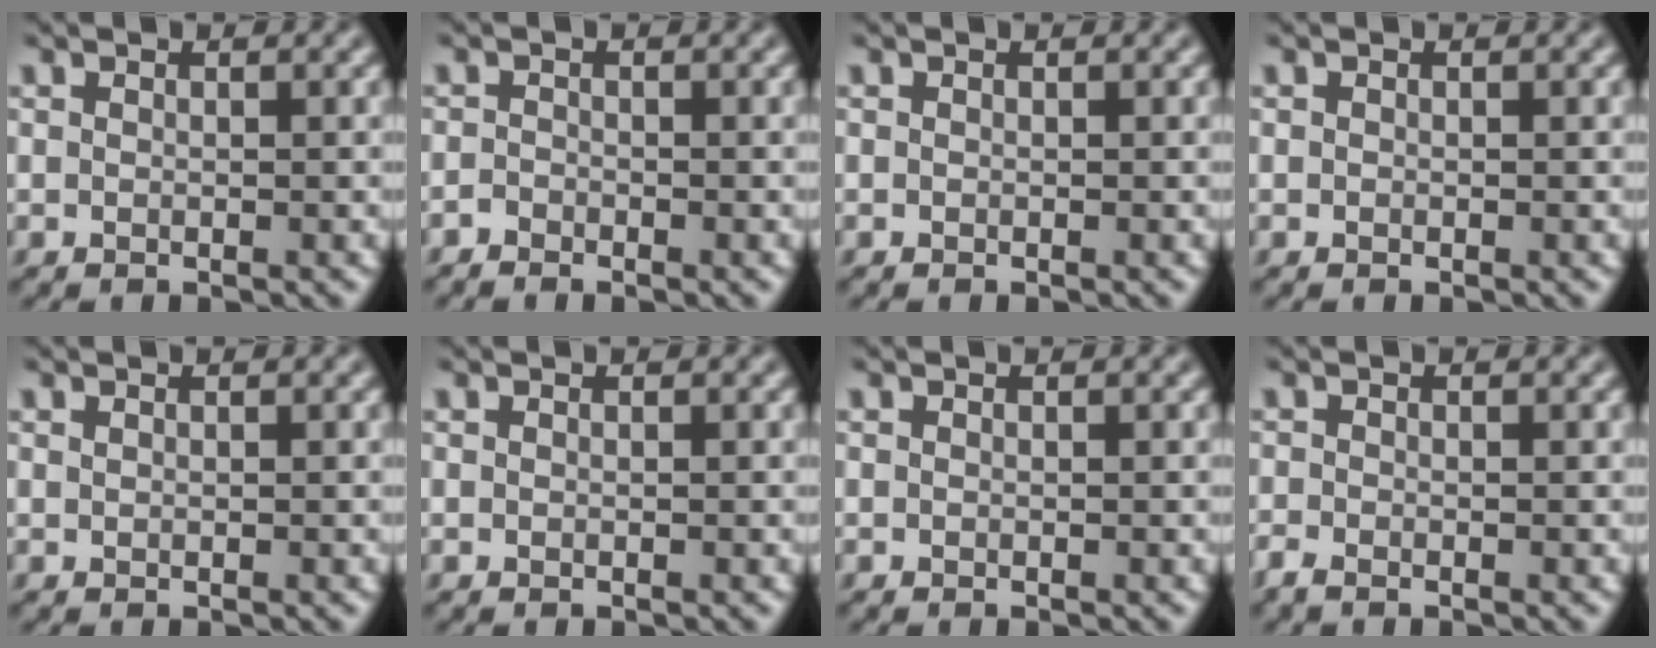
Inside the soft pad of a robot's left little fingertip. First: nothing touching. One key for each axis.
{"total": 1.0, "fx": -0.9, "fy": 0.3, "fz": 0.1, "tx": -0.001, "ty": 0.002, "tz": -0.021}
{"total": 0.0}
{"total": 0.0}
{"total": 0.0}
{"total": 0.0}
{"total": 0.0}
{"total": 1.2, "fx": -0.9, "fy": 0.5, "fz": 0.6, "tx": -0.014, "ty": 0.000, "tz": -0.021}